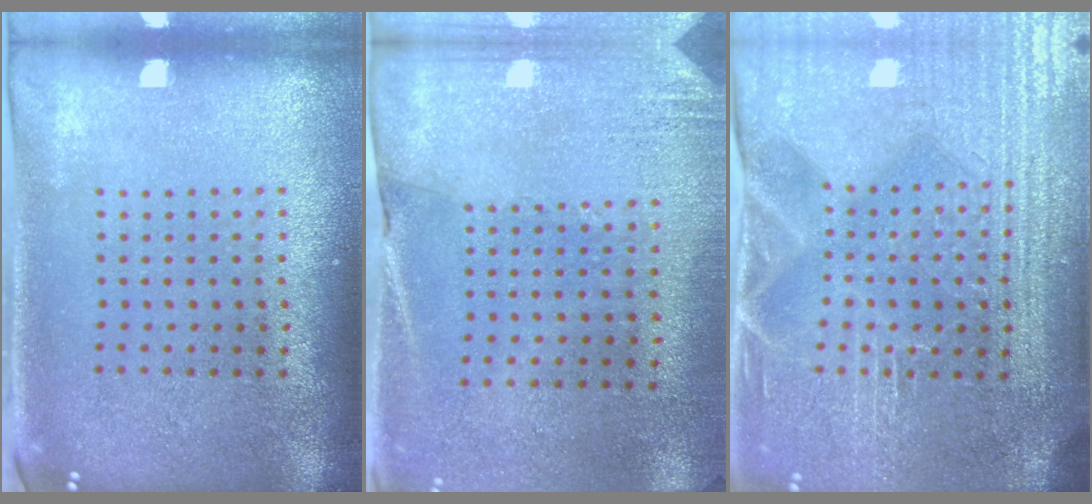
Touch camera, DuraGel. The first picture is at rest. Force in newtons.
{"total": 2.6, "press": 2.3, "slide": 1.1}
{"total": 4.3, "press": 4.0, "slide": 1.5}